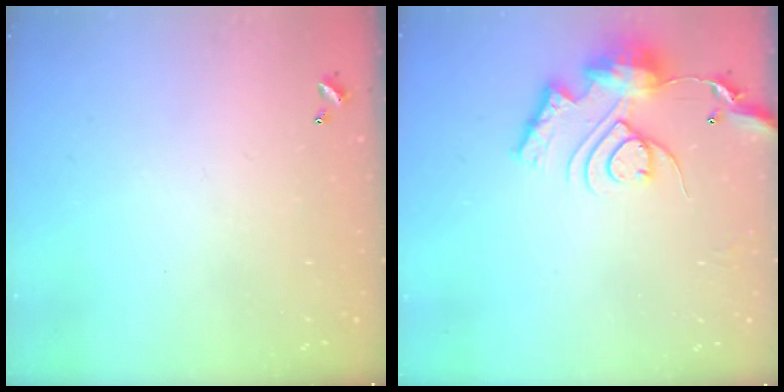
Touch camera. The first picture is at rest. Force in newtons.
{"total": 14.9, "press": 14.8, "slide": 1.6}